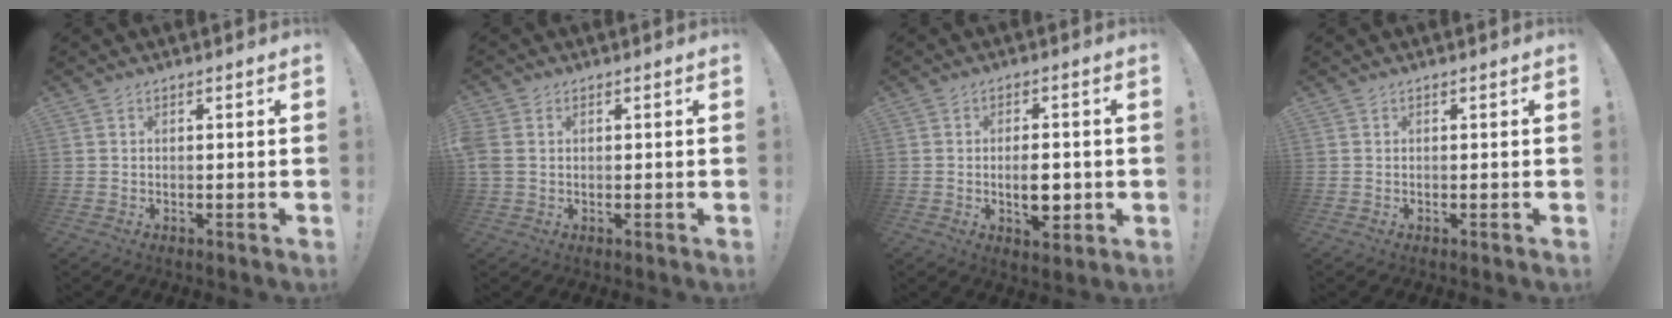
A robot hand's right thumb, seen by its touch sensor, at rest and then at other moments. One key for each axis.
{"total": 3.5, "fx": 0.6, "fy": 2.7, "fz": 2.1, "tx": -0.050, "ty": 0.004, "tz": 0.014}
{"total": 6.7, "fx": -1.0, "fy": 3.5, "fz": 5.7, "tx": -0.077, "ty": 0.000, "tz": -0.016}
{"total": 0.0}